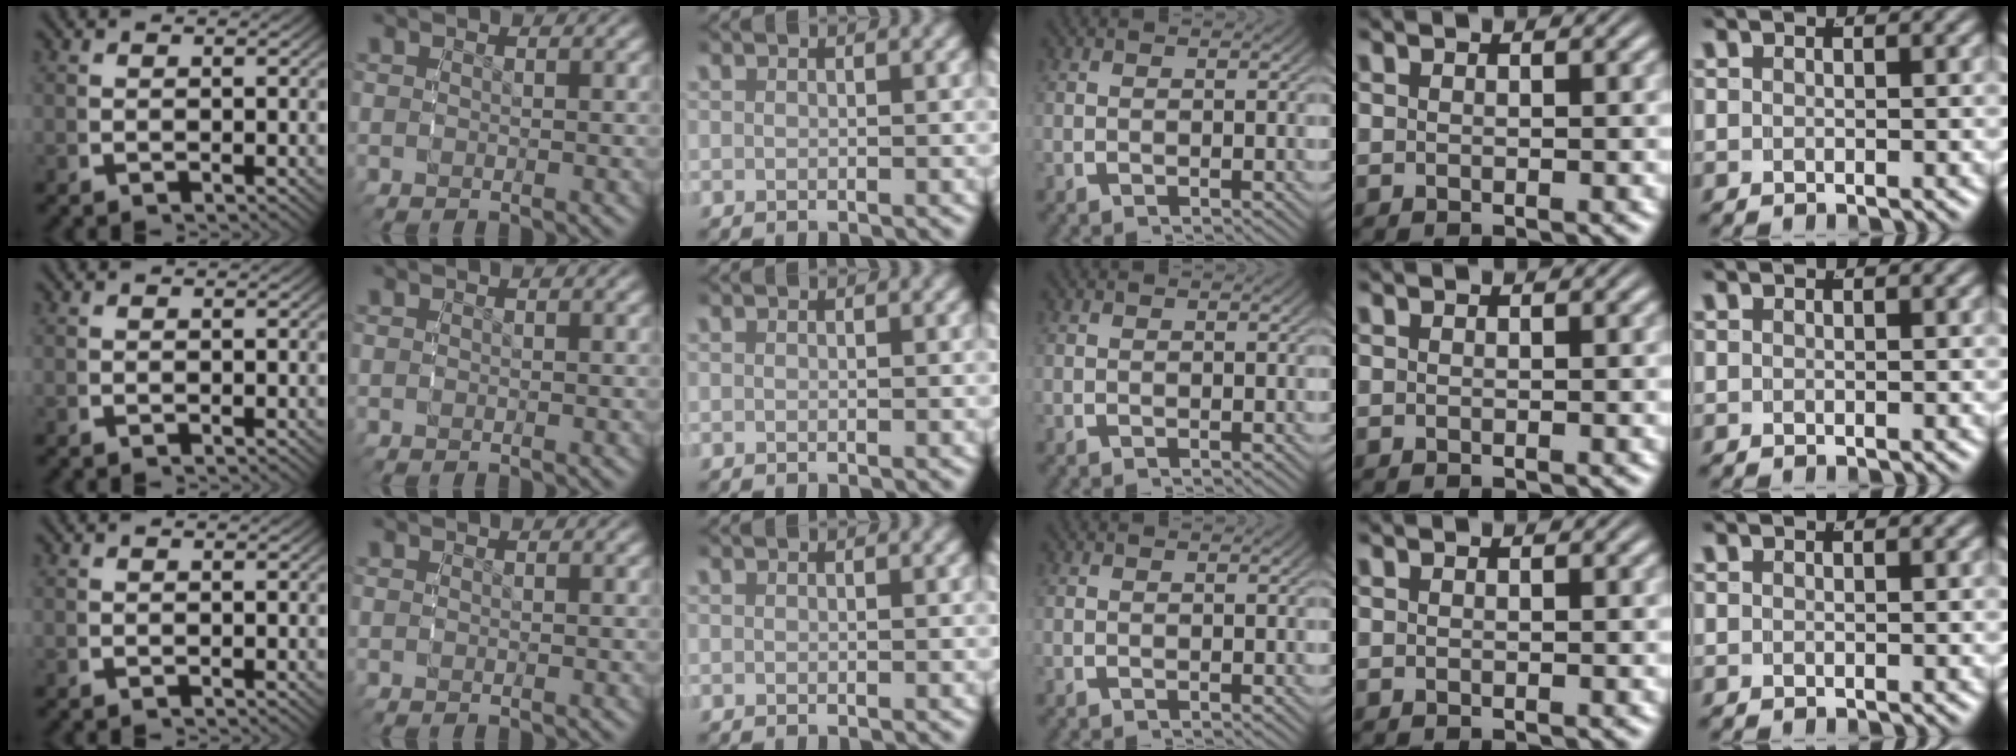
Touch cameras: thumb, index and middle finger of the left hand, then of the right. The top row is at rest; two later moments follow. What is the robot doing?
{"motion": "reach", "object": "backpack"}